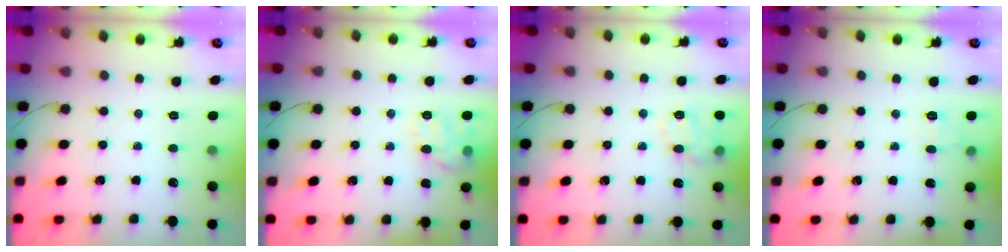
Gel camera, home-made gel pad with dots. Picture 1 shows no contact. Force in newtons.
{"total": 8.2, "press": 8.2, "slide": 0.4}
{"total": 11.3, "press": 11.3, "slide": 0.8}
{"total": 6.7, "press": 6.5, "slide": 1.6}